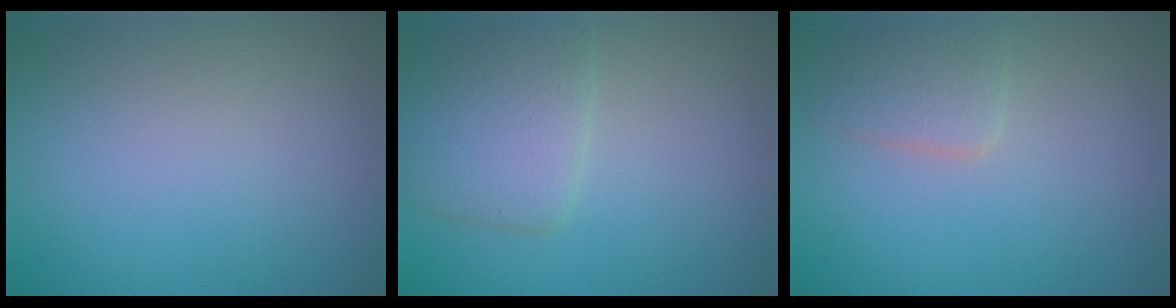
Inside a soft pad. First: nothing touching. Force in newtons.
{"total": 4.2, "press": 4.2, "slide": 0.1}
{"total": 2.4, "press": 2.4, "slide": 0.1}